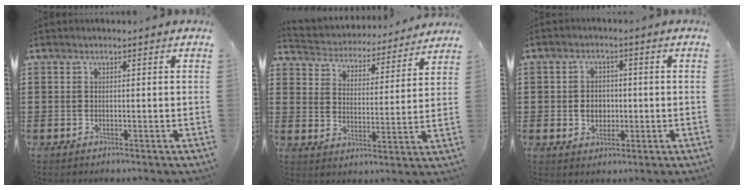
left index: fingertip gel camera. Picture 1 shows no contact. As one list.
[{"total": 4.2, "force": [4.2, 0.7, 0.1], "torque": [-0.029, -0.035, 0.065]}, {"total": 3.4, "force": [-0.3, 2.7, 2.0], "torque": [-0.038, 0.003, -0.010]}]